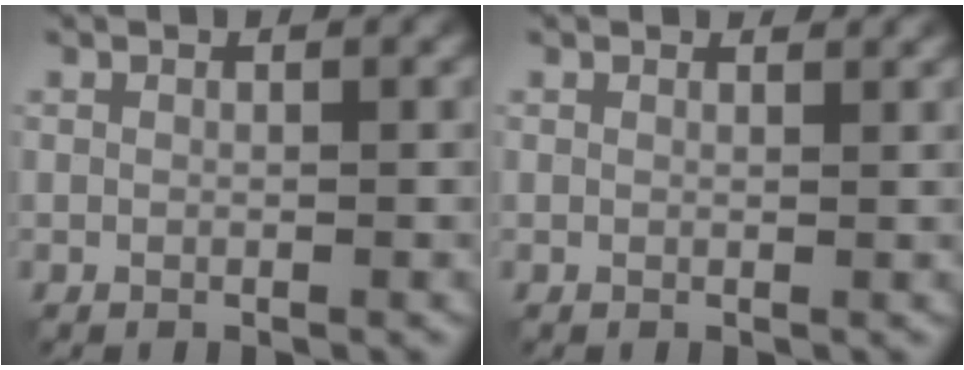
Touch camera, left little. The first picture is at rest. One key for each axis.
{"total": 1.2, "fx": 1.2, "fy": 0.1, "fz": 0.3, "tx": -0.009, "ty": -0.005, "tz": 0.010}